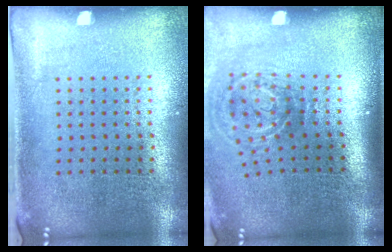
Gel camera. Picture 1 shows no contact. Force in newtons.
{"total": 2.0, "press": 1.2, "slide": 1.6}